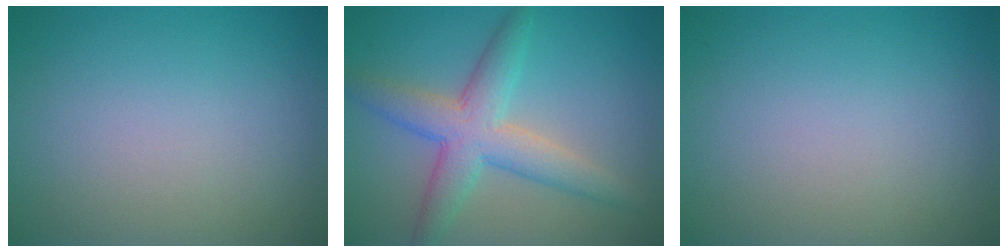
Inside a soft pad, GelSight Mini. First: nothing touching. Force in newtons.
{"total": 5.5, "press": 5.5, "slide": 0.2}
{"total": 0.0}